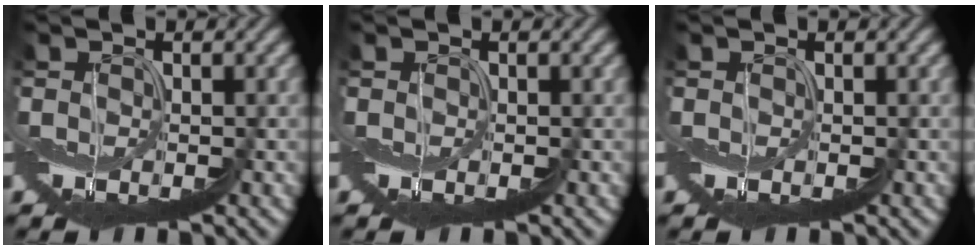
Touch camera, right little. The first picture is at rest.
{"total": 0.0}
{"total": 0.0}